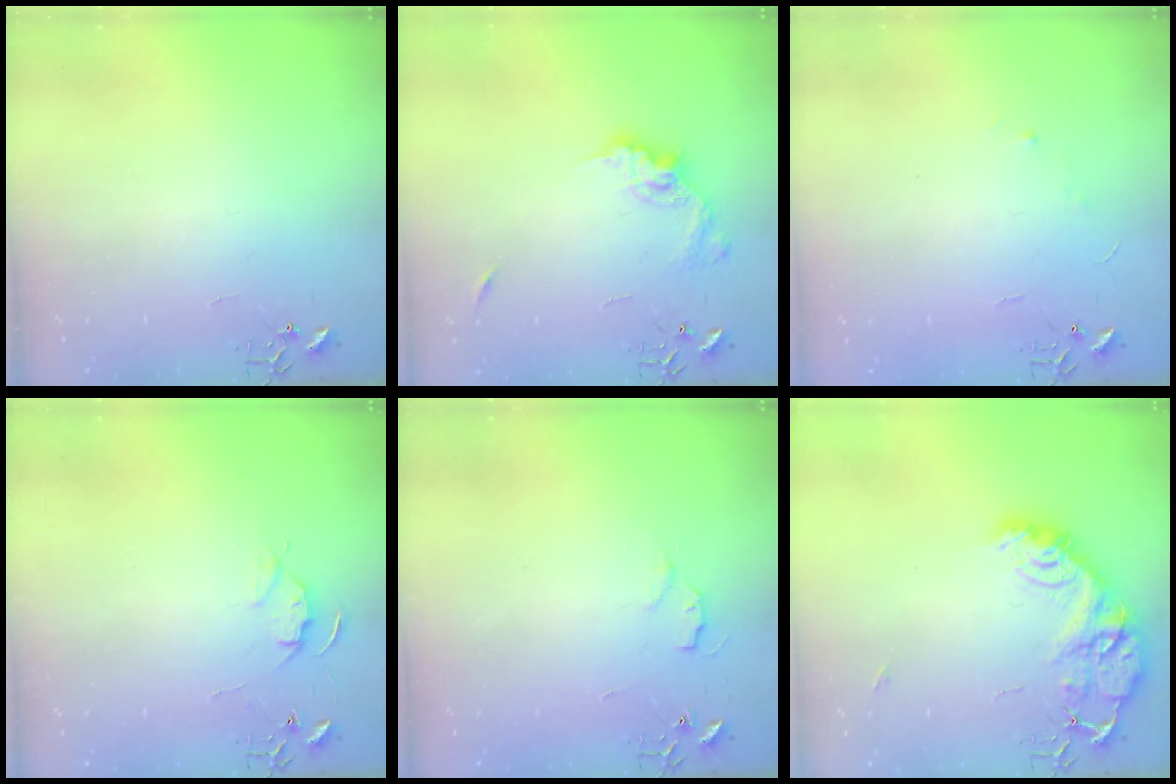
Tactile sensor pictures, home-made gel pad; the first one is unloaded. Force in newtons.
{"total": 13.1, "press": 13.1, "slide": 1.0}
{"total": 3.2, "press": 3.2, "slide": 0.5}
{"total": 5.7, "press": 5.6, "slide": 0.6}
{"total": 5.4, "press": 5.3, "slide": 0.7}
{"total": 15.4, "press": 15.3, "slide": 1.3}